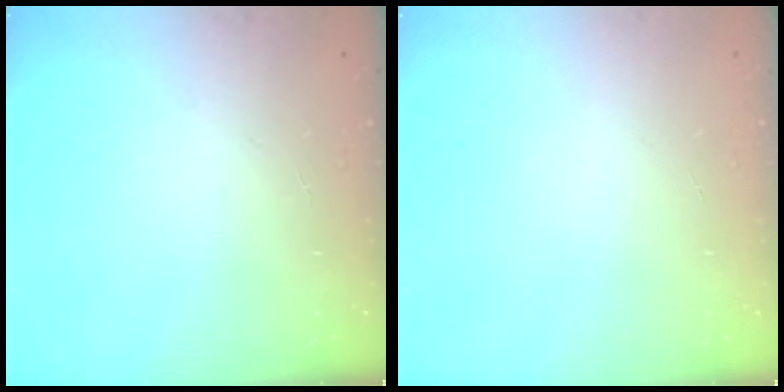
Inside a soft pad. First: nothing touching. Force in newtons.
{"total": 0.0}